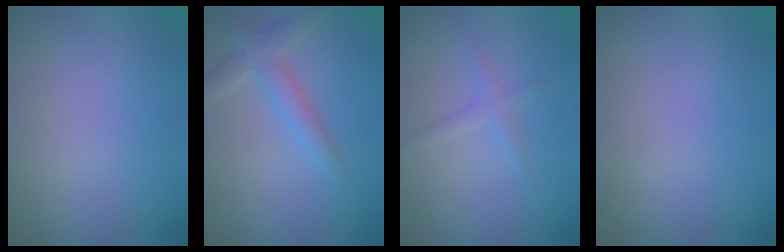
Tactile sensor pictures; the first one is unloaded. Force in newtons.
{"total": 2.9, "press": 2.9, "slide": 0.1}
{"total": 1.2, "press": 1.2, "slide": 0.1}
{"total": 0.0}